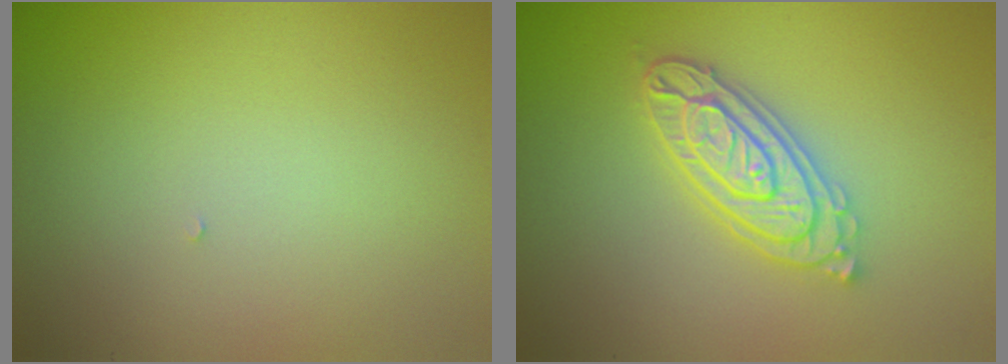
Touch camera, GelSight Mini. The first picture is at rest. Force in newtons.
{"total": 4.0, "press": 4.0, "slide": 0.5}